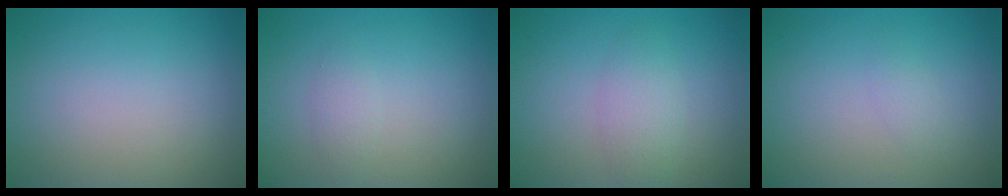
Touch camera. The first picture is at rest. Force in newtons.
{"total": 1.1, "press": 1.1, "slide": 0.1}
{"total": 2.3, "press": 2.3, "slide": 0.1}
{"total": 0.9, "press": 0.9, "slide": 0.0}